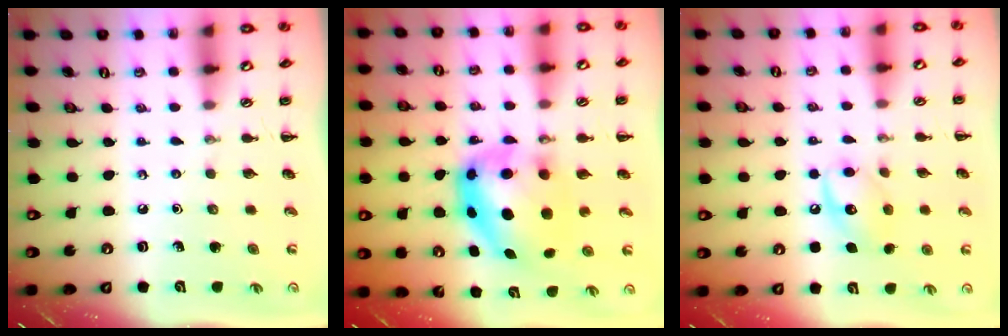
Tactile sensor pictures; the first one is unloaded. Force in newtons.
{"total": 8.7, "press": 8.4, "slide": 2.0}
{"total": 10.3, "press": 10.3, "slide": 0.8}